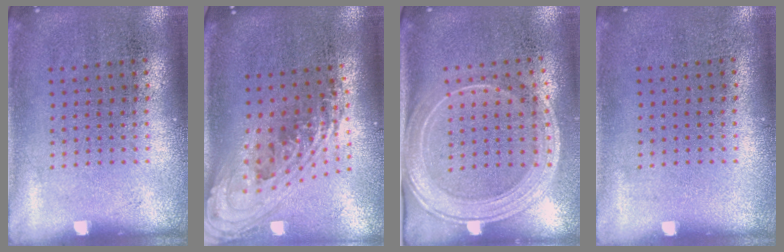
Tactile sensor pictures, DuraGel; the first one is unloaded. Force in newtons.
{"total": 2.3, "press": 1.6, "slide": 1.7}
{"total": 2.1, "press": 1.8, "slide": 1.1}
{"total": 0.0}